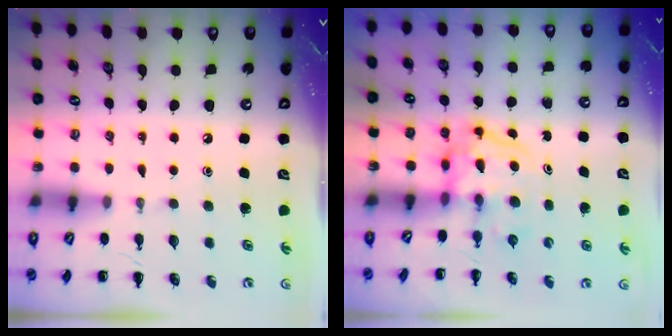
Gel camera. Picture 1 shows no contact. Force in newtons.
{"total": 4.0, "press": 3.9, "slide": 0.6}